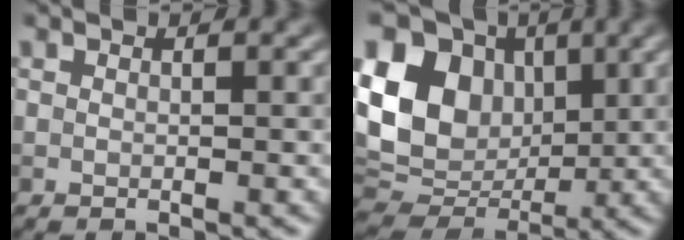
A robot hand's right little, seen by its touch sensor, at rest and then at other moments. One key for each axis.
{"total": 14.3, "fx": 2.5, "fy": 11.2, "fz": 8.6, "tx": -0.184, "ty": 0.015, "tz": 0.045}